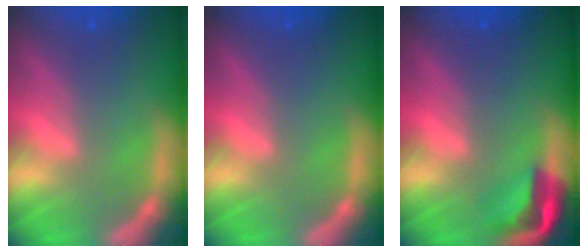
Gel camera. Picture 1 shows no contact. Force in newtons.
{"total": 0.0}
{"total": 3.9}